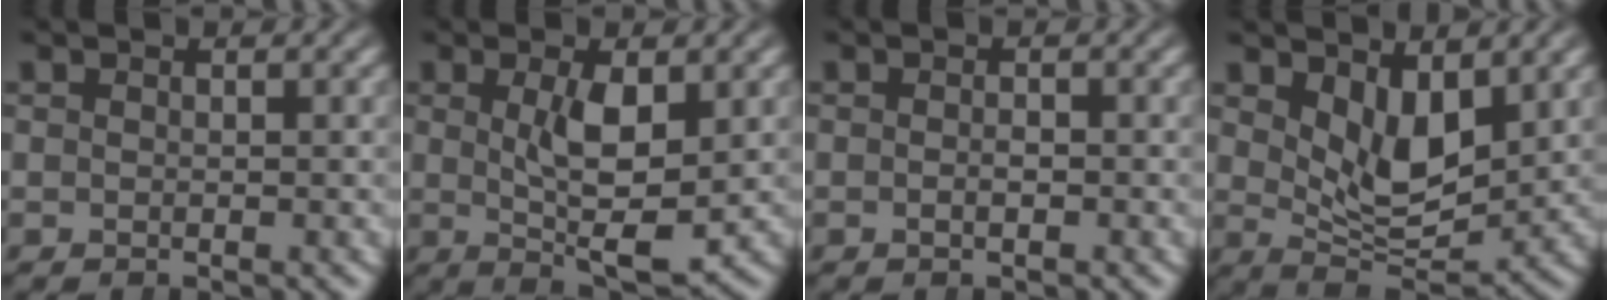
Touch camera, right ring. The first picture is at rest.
{"total": 5.4, "force": [0.1, 1.5, 5.2], "torque": [-0.086, -0.018, 0.012]}
{"total": 1.0, "force": [-0.5, 0.5, 0.7], "torque": [-0.015, 0.000, -0.012]}
{"total": 5.8, "force": [1.8, 3.0, 4.7], "torque": [-0.067, -0.018, 0.032]}